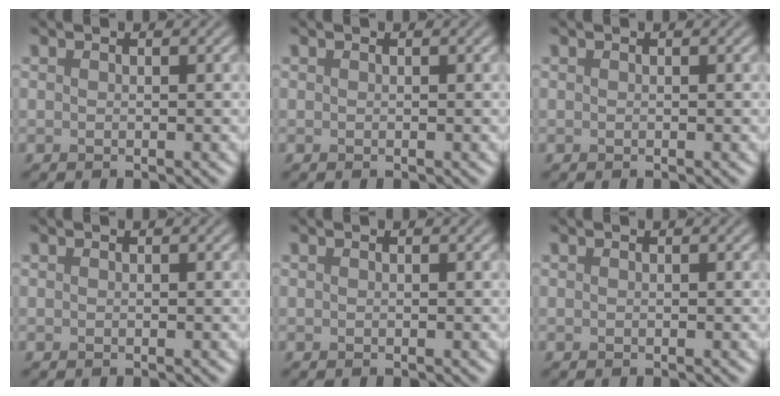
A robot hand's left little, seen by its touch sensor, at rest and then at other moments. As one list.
[{"total": 0.0}, {"total": 0.0}, {"total": 0.0}, {"total": 0.0}, {"total": 0.0}]